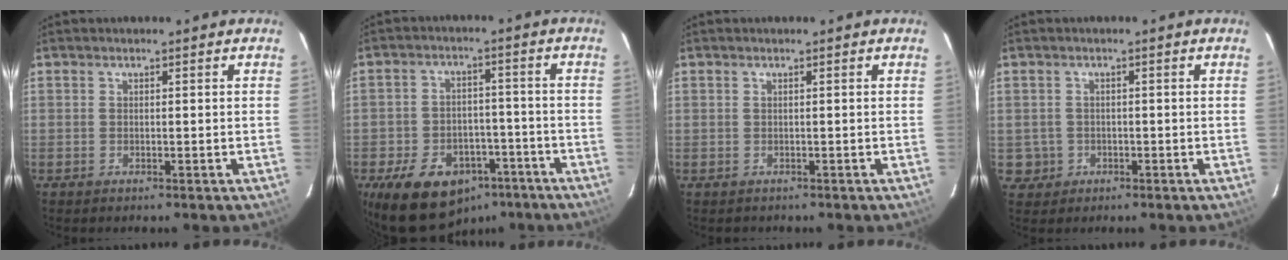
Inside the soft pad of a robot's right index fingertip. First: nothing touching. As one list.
[{"total": 16.7, "force": [-10.2, 10.5, 7.9], "torque": [-0.177, 0.019, -0.134]}, {"total": 0.8, "force": [-0.2, 0.8, -0.1], "torque": [0.001, 0.003, 0.002]}, {"total": 3.6, "force": [-0.6, 3.6, 0.2], "torque": [-0.005, 0.014, -0.001]}]